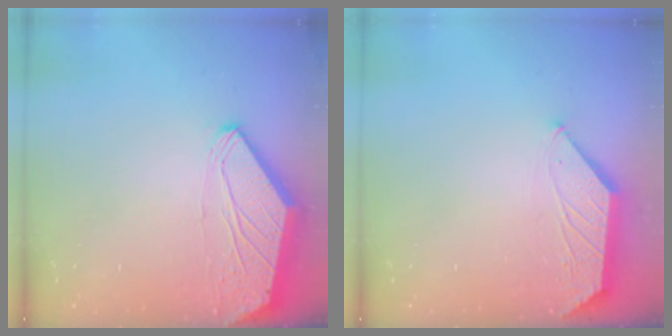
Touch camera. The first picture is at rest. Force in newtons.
{"total": 1.6, "press": 1.6, "slide": 0.4}